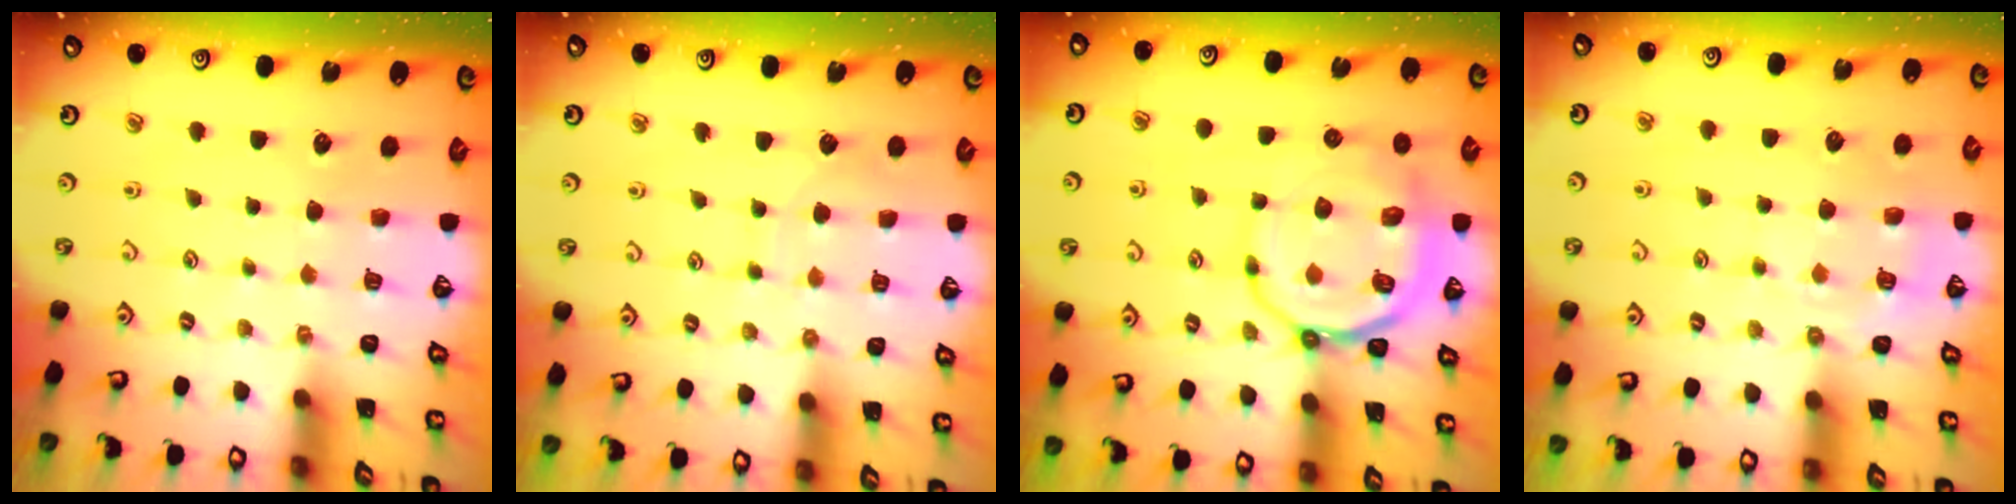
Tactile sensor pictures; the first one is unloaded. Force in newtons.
{"total": 6.7, "press": 6.7, "slide": 0.2}
{"total": 14.0, "press": 13.8, "slide": 2.3}
{"total": 6.4, "press": 6.3, "slide": 1.0}